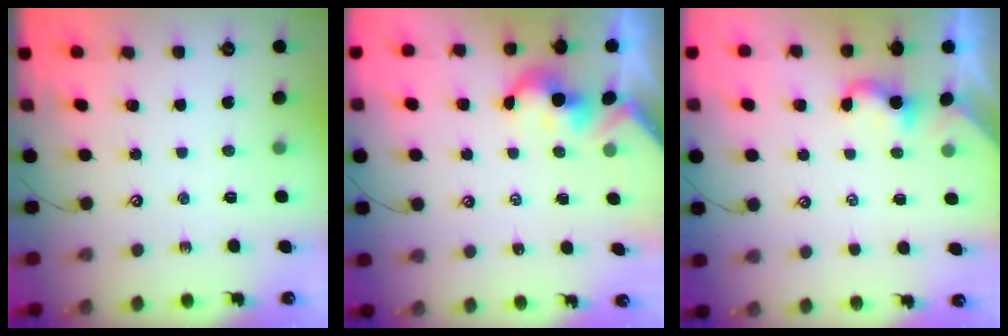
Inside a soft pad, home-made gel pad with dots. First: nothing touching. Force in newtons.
{"total": 2.0, "press": 2.0, "slide": 0.3}
{"total": 3.4, "press": 3.4, "slide": 0.1}